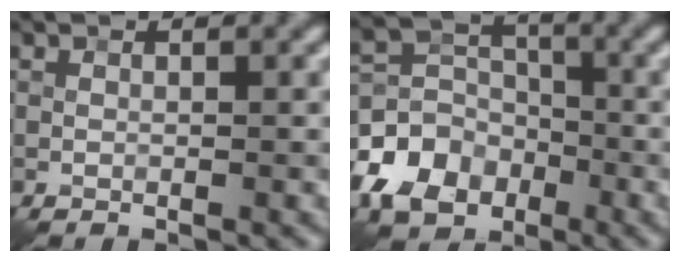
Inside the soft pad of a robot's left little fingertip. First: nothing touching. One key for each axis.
{"total": 6.9, "fx": -3.4, "fy": 5.0, "fz": 3.3, "tx": -0.066, "ty": 0.001, "tz": -0.077}